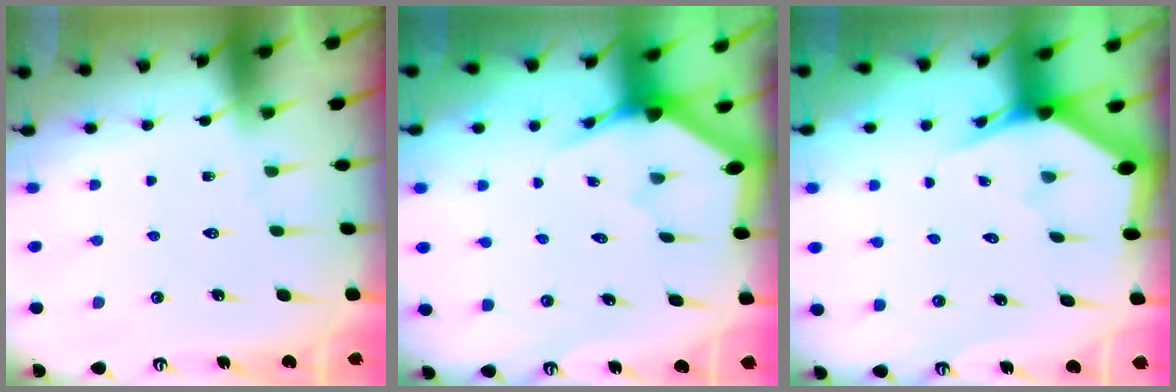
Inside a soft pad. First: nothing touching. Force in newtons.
{"total": 3.3, "press": 3.3, "slide": 0.2}
{"total": 3.1, "press": 3.1, "slide": 0.0}